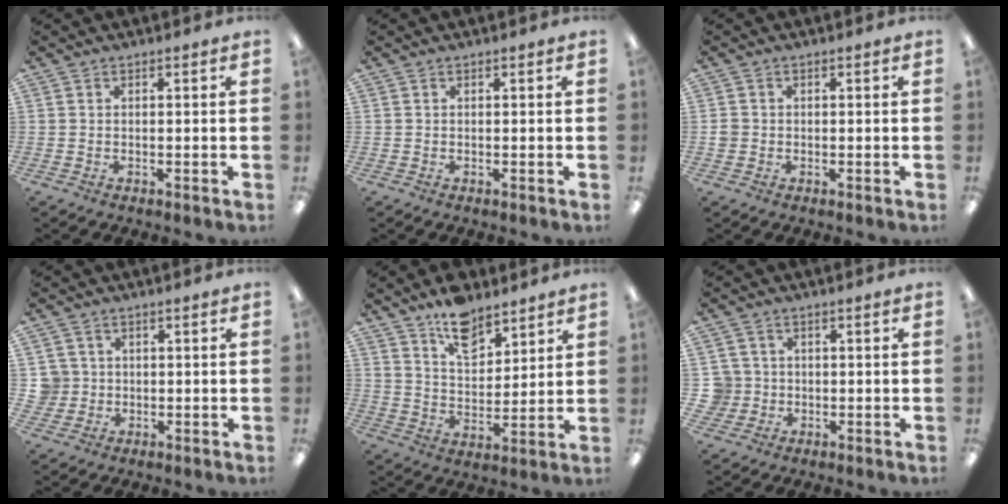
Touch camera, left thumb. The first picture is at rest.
{"total": 0.0}
{"total": 1.4, "force": [-0.1, 1.4, 0.3], "torque": [-0.004, 0.004, -0.004]}
{"total": 4.3, "force": [0.6, 4.2, 0.4], "torque": [-0.019, 0.005, 0.009]}
{"total": 10.7, "force": [8.2, 5.3, 4.3], "torque": [-0.063, -0.048, 0.149]}
{"total": 5.0, "force": [0.3, 4.9, 1.0], "torque": [-0.044, 0.009, 0.005]}